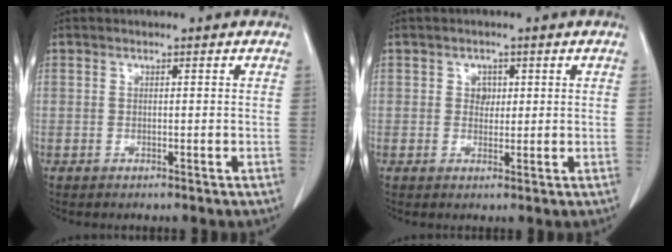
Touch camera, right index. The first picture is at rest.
{"total": 2.0, "force": [0.6, 1.7, 0.8], "torque": [-0.008, 0.003, 0.010]}